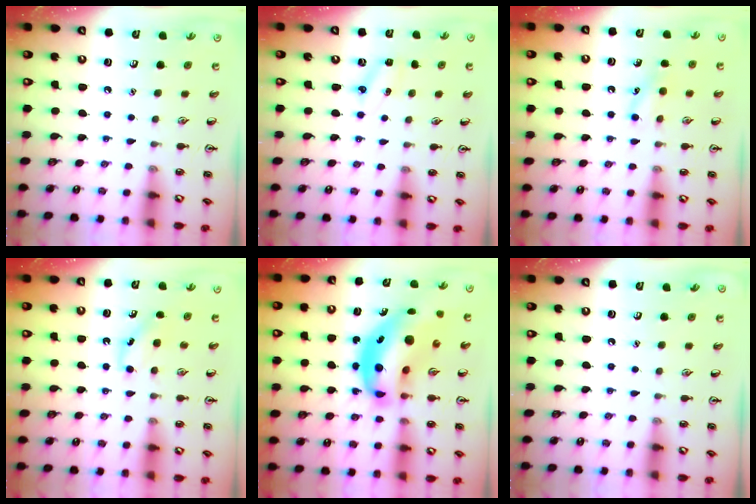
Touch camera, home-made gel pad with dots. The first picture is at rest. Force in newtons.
{"total": 3.8, "press": 3.6, "slide": 1.1}
{"total": 6.9, "press": 6.8, "slide": 1.6}
{"total": 3.7, "press": 3.4, "slide": 1.5}
{"total": 16.0, "press": 15.4, "slide": 4.6}
{"total": 0.0}